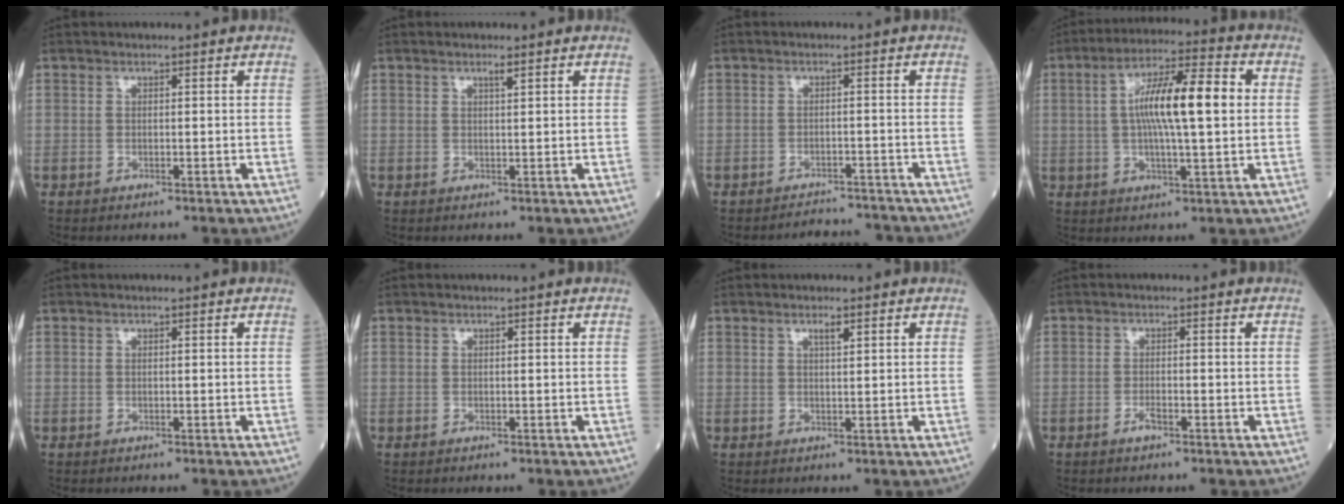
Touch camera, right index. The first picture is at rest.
{"total": 0.9, "force": [0.6, -0.1, 0.7], "torque": [-0.013, -0.001, 0.011]}
{"total": 5.7, "force": [-5.6, 0.8, -0.3], "torque": [0.010, 0.008, -0.074]}
{"total": 12.5, "force": [1.4, 1.8, 12.3], "torque": [-0.214, 0.022, 0.018]}
{"total": 0.0}
{"total": 0.0}
{"total": 1.3, "force": [0.8, 0.1, 1.0], "torque": [-0.020, -0.001, 0.014]}
{"total": 1.4, "force": [-0.9, 0.3, 1.1], "torque": [-0.022, 0.000, -0.016]}